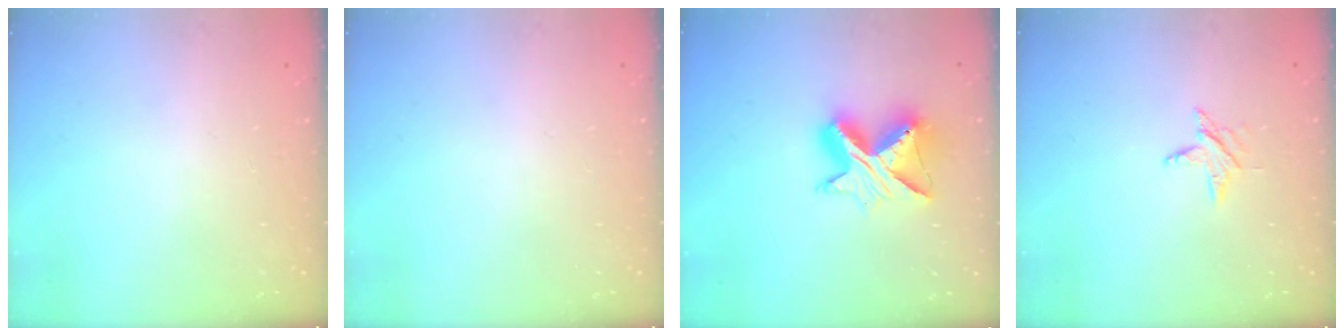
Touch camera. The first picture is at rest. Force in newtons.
{"total": 0.0}
{"total": 11.8, "press": 11.7, "slide": 1.1}
{"total": 4.1, "press": 4.0, "slide": 0.5}